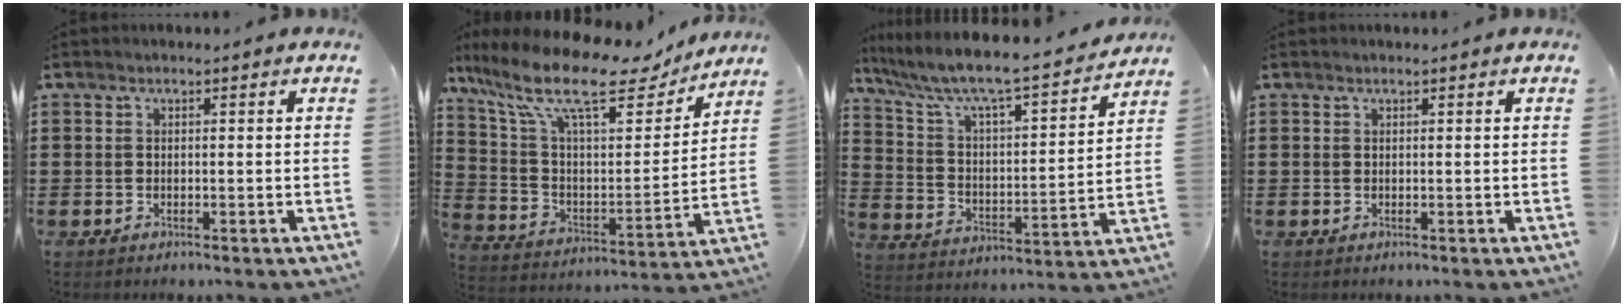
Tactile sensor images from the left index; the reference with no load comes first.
{"total": 14.3, "force": [10.1, 3.8, 9.3], "torque": [-0.216, -0.057, 0.167]}
{"total": 6.7, "force": [5.7, 0.6, 3.5], "torque": [-0.097, -0.051, 0.086]}
{"total": 0.0}